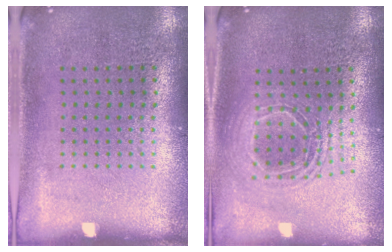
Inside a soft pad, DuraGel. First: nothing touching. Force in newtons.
{"total": 1.7, "press": 1.4, "slide": 0.9}